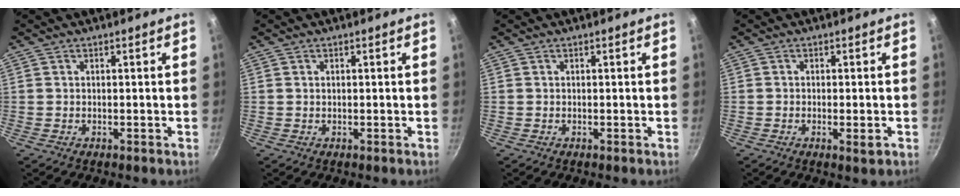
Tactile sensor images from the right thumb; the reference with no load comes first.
{"total": 0.6, "force": [0.3, 0.4, 0.4], "torque": [-0.007, 0.001, 0.005]}
{"total": 0.0}
{"total": 2.3, "force": [-0.8, 0.6, 2.1], "torque": [-0.042, -0.003, -0.016]}